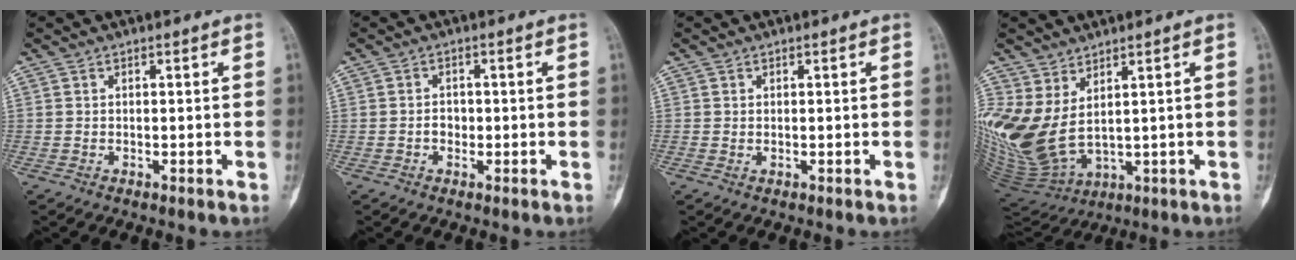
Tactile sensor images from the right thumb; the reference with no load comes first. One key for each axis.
{"total": 1.9, "fx": -0.4, "fy": 1.5, "fz": 1.0, "tx": -0.008, "ty": 0.006, "tz": -0.010}
{"total": 0.0}
{"total": 13.8, "fx": 3.7, "fy": 7.4, "fz": 11.0, "tx": -0.243, "ty": -0.035, "tz": 0.102}